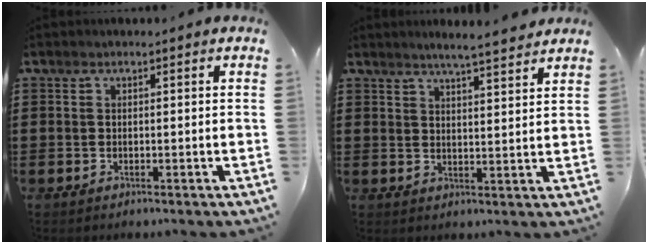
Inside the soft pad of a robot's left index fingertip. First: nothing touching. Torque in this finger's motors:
{"motor_torque": [0.11, -0.09, 0.07, 0.07]}